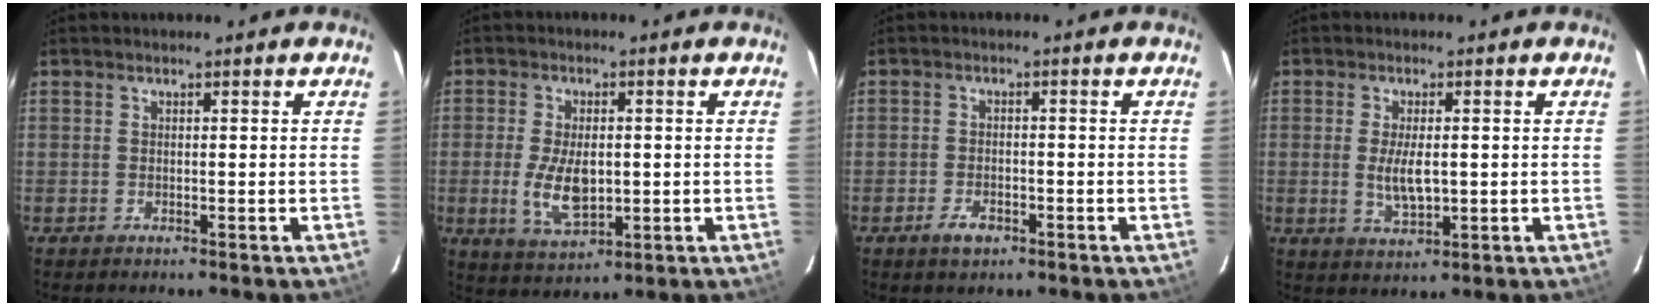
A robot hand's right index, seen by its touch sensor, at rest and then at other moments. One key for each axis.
{"total": 8.5, "fx": -1.0, "fy": 4.3, "fz": 7.3, "tx": -0.148, "ty": -0.011, "tz": -0.012}
{"total": 3.4, "fx": -2.0, "fy": 1.8, "fz": 2.0, "tx": -0.044, "ty": -0.003, "tz": -0.035}
{"total": 5.5, "fx": -0.2, "fy": 2.2, "fz": 5.0, "tx": -0.096, "ty": -0.009, "tz": 0.001}